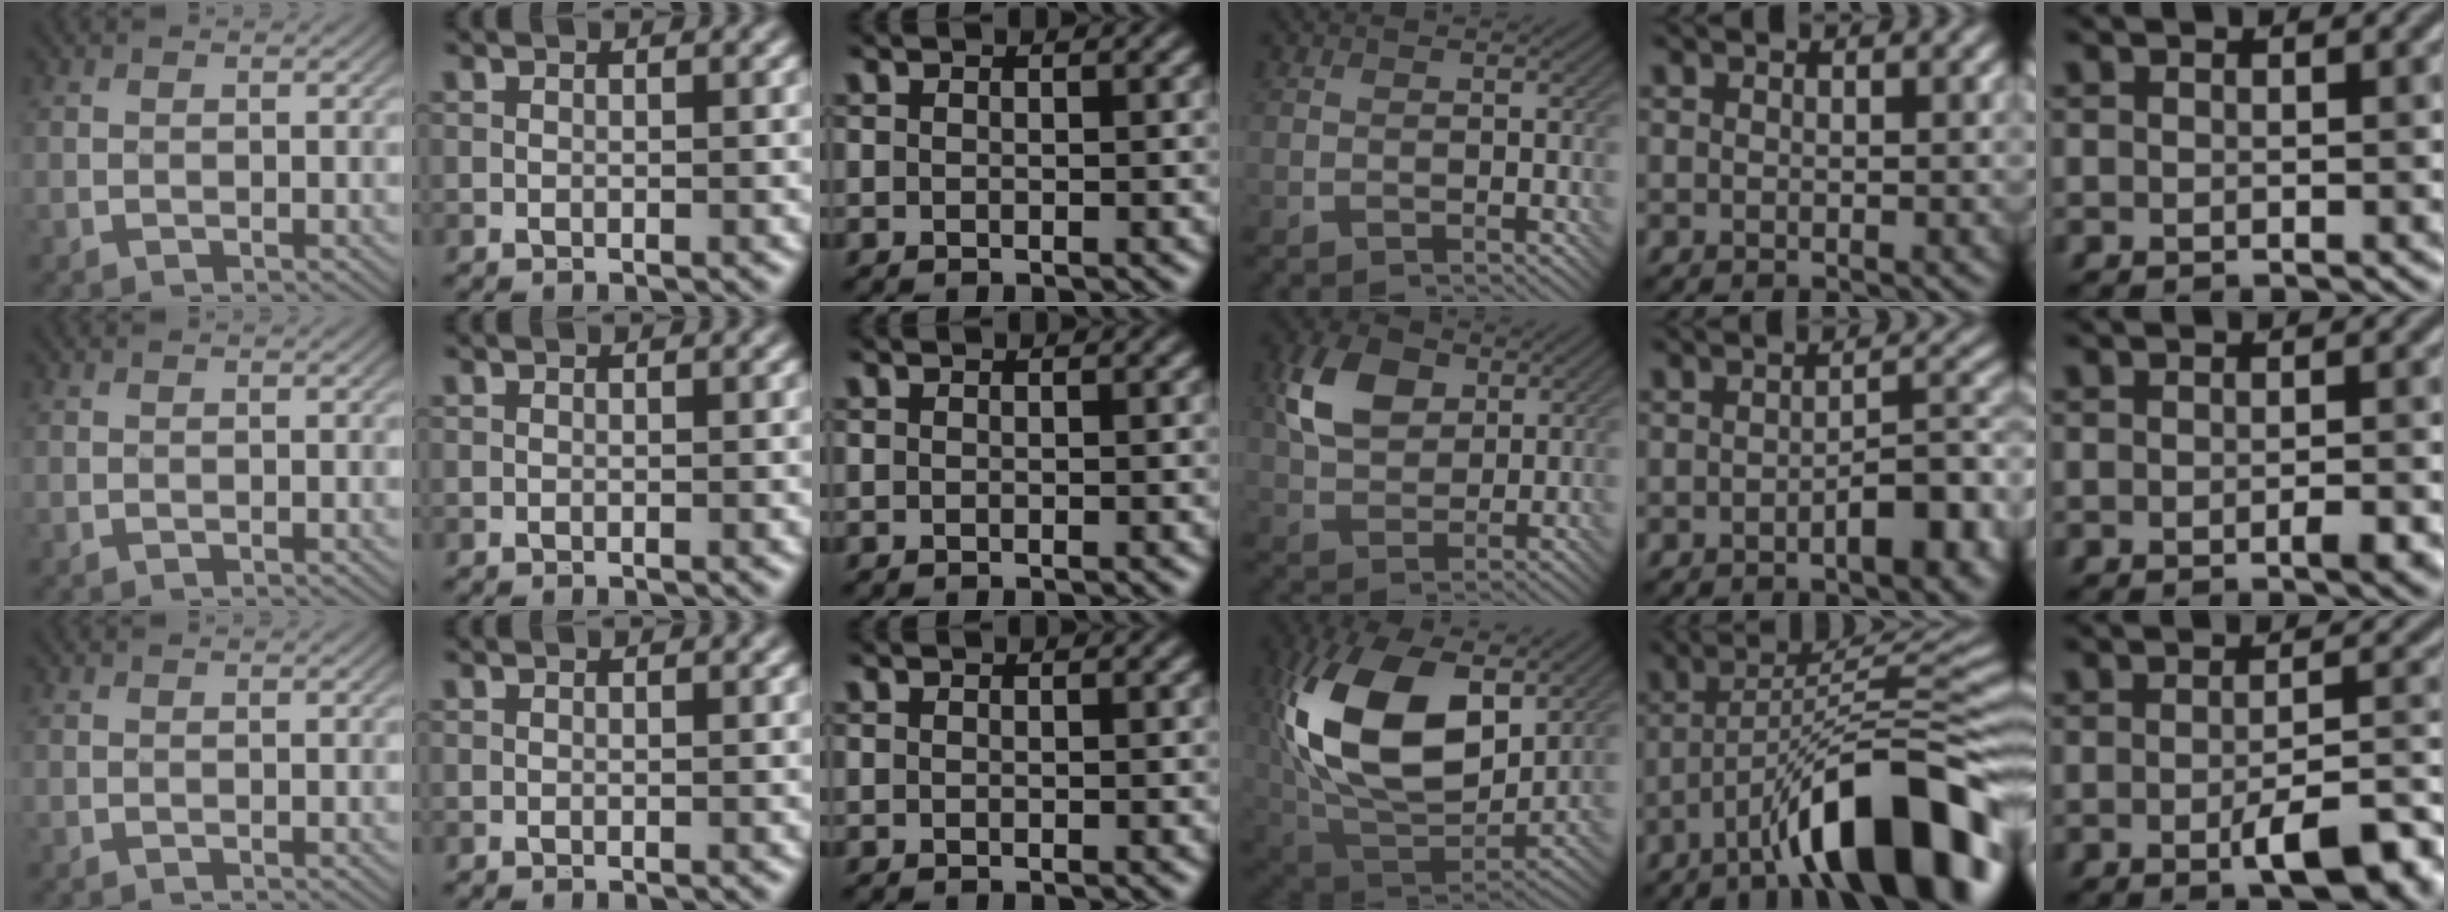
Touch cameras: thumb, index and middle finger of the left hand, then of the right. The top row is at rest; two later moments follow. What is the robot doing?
{"motion": "insert", "object": "bottle cap"}